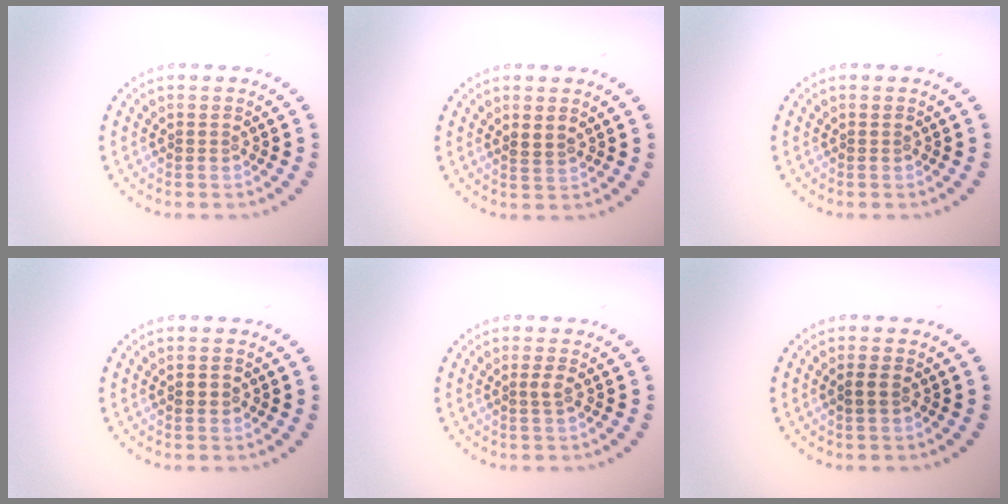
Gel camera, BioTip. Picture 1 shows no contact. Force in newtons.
{"total": 0.9, "press": 0.9, "slide": 0.3}
{"total": 0.0}
{"total": 1.2, "press": 1.2, "slide": 0.2}
{"total": 1.0, "press": 0.8, "slide": 0.7}
{"total": 1.2, "press": 1.2, "slide": 0.3}